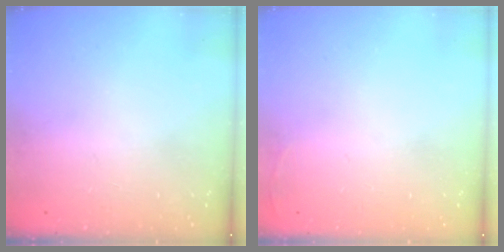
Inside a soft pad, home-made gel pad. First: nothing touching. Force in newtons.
{"total": 2.7, "press": 2.6, "slide": 1.0}